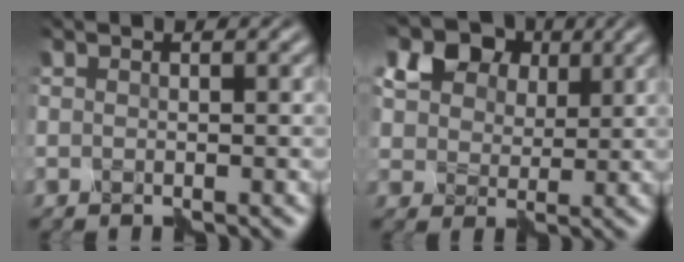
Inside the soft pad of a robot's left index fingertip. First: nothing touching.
{"total": 10.8, "force": [6.1, 7.7, 4.5], "torque": [-0.109, 0.037, 0.105]}